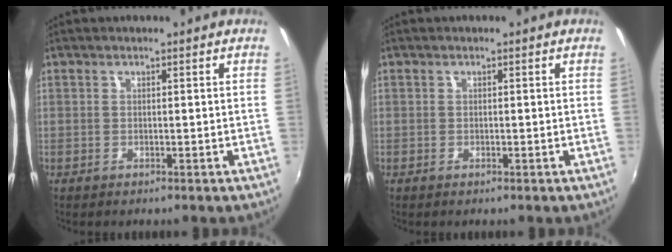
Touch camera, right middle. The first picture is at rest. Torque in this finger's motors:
{"motor_torque": [0.04, 0.07, 0.00, 0.00]}